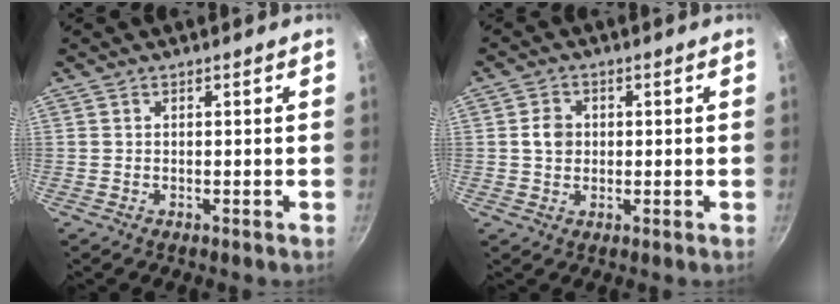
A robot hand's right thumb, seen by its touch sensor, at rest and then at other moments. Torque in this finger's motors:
{"motor_torque": [0.29, 1.23, 0.82, 0.09, -0.01]}